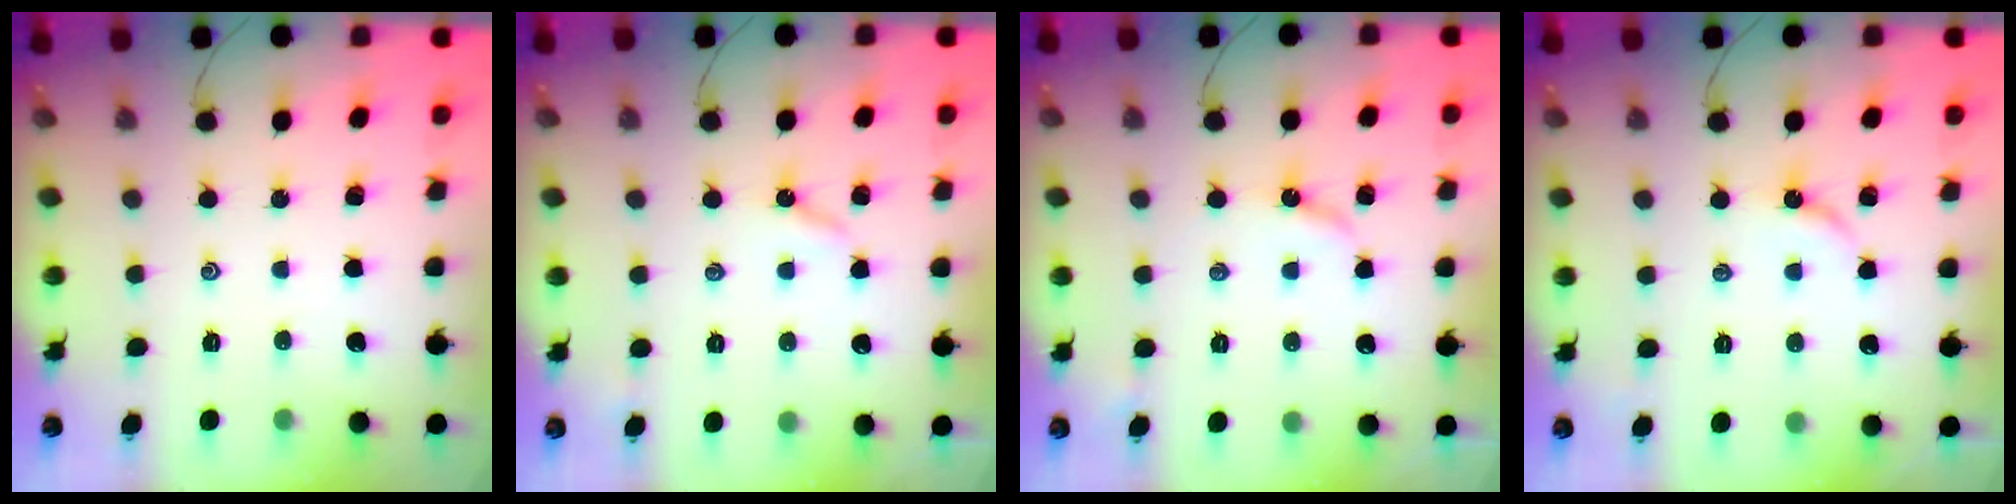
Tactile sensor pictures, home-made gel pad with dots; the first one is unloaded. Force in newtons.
{"total": 2.6, "press": 2.6, "slide": 0.3}
{"total": 3.5, "press": 3.5, "slide": 0.4}
{"total": 3.0, "press": 2.9, "slide": 0.5}